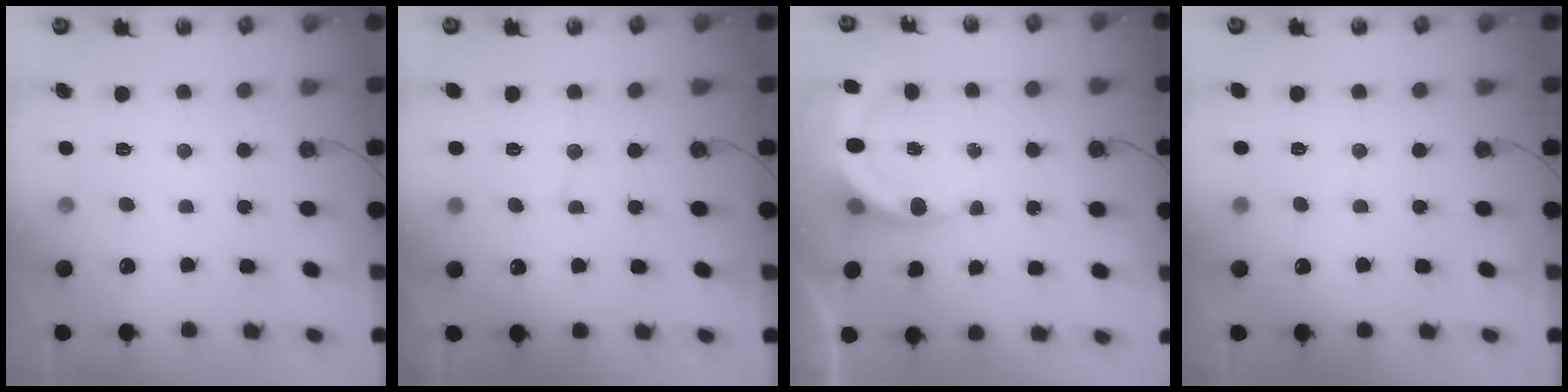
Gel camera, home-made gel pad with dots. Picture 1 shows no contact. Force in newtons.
{"total": 5.9, "press": 5.9, "slide": 0.7}
{"total": 6.4, "press": 6.1, "slide": 1.9}
{"total": 1.8, "press": 1.8, "slide": 0.1}